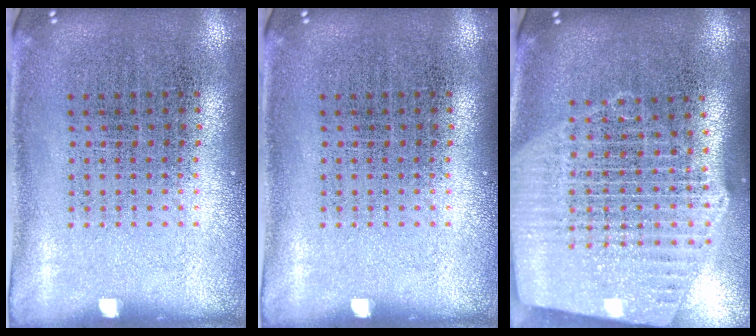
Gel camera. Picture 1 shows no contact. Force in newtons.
{"total": 0.0}
{"total": 2.7, "press": 2.3, "slide": 1.4}